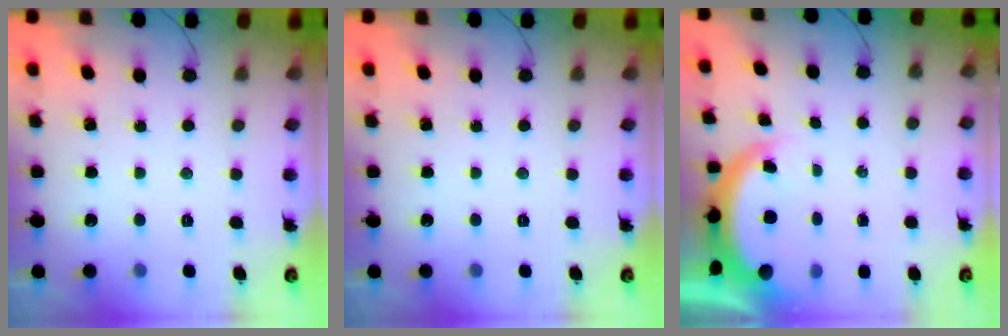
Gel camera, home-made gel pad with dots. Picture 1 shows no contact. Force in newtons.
{"total": 0.0}
{"total": 4.0, "press": 3.9, "slide": 0.6}